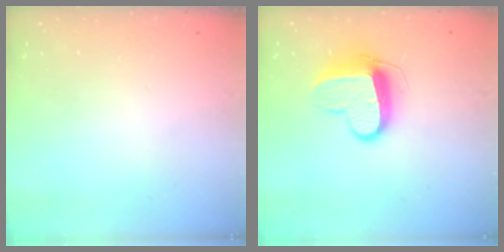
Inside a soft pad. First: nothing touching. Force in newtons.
{"total": 10.3, "press": 10.2, "slide": 1.3}